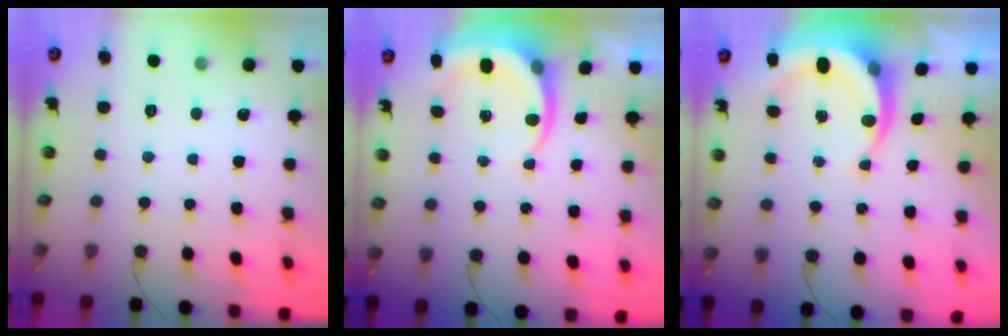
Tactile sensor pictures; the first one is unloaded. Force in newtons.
{"total": 5.9, "press": 5.9, "slide": 0.5}
{"total": 6.6, "press": 6.5, "slide": 0.9}